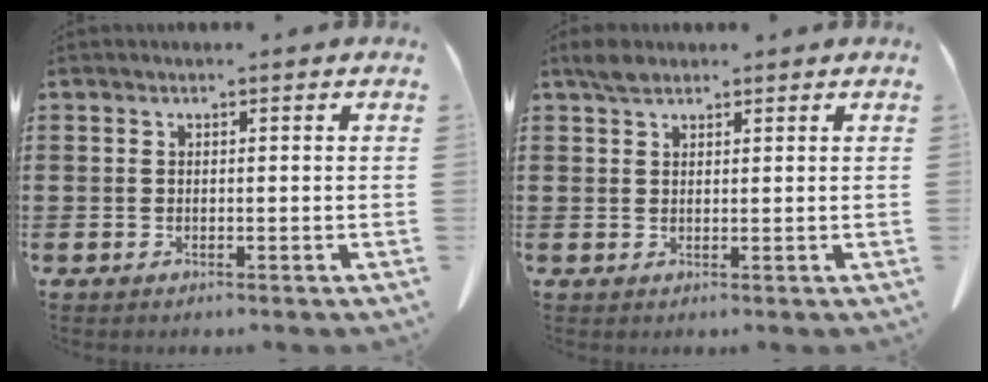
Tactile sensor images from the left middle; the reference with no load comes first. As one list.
[{"total": 2.3, "force": [1.9, 1.0, 1.0], "torque": [-0.025, 0.002, 0.037]}]